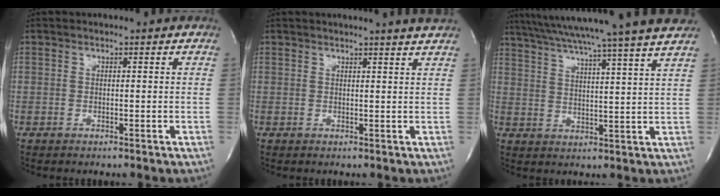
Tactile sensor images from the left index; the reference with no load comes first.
{"total": 4.6, "force": [4.2, -1.0, 1.6], "torque": [-0.022, -0.007, 0.032]}
{"total": 22.0, "force": [19.1, -1.9, 10.8], "torque": [-0.187, -0.019, 0.257]}